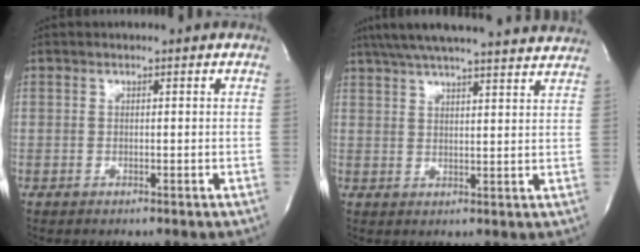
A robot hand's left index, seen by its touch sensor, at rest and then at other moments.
{"total": 22.8, "force": [20.6, 1.5, 9.5], "torque": [-0.159, 0.017, 0.272]}